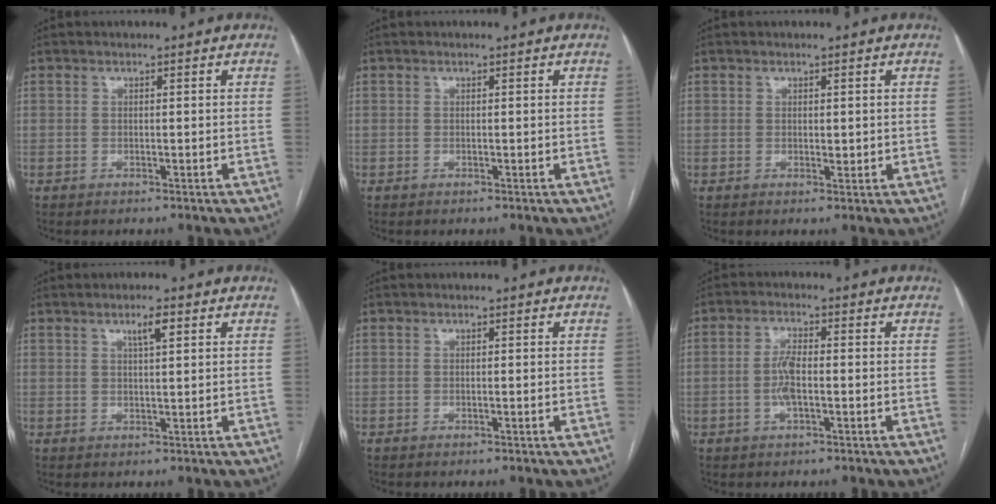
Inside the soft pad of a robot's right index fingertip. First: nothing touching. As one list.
[{"total": 0.0}, {"total": 1.1, "force": [0.3, 0.7, 0.9], "torque": [-0.014, -0.005, 0.006]}, {"total": 2.5, "force": [1.2, 0.2, 2.2], "torque": [-0.040, 0.002, 0.022]}, {"total": 0.0}, {"total": 4.0, "force": [-0.8, 1.1, 3.7], "torque": [-0.085, 0.003, -0.017]}]